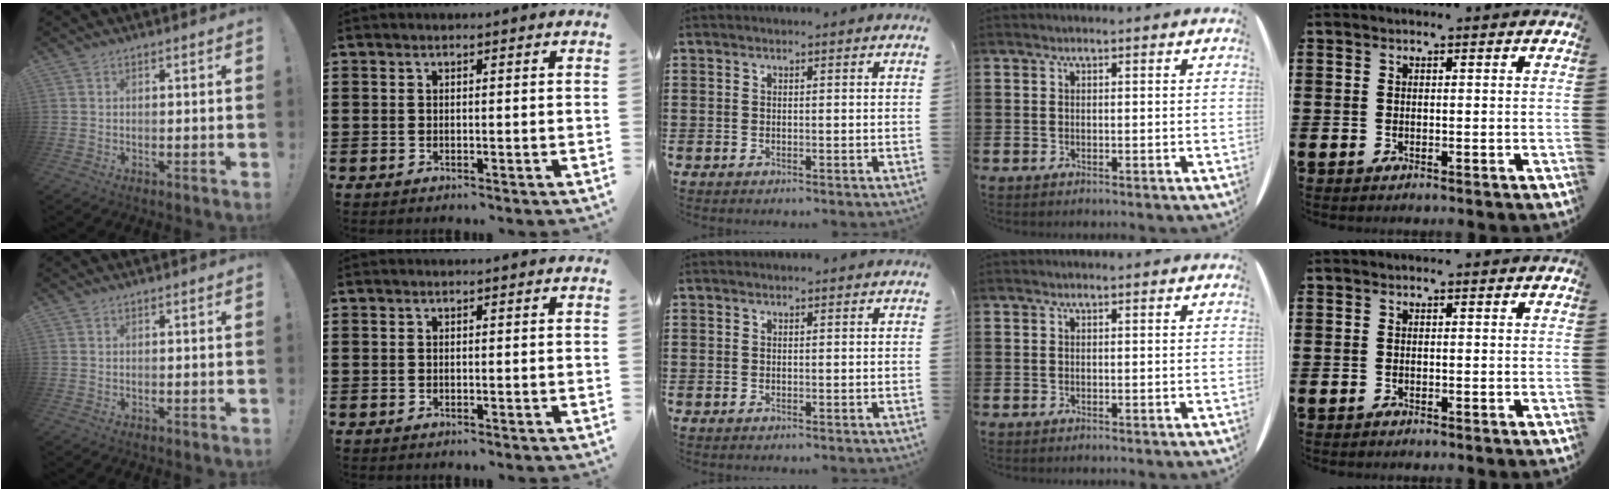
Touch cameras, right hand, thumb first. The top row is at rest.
{}